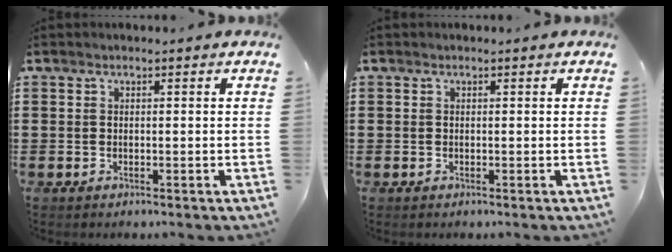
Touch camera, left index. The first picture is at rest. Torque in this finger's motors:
{"motor_torque": [0.00, 0.00, 0.00, 0.00]}